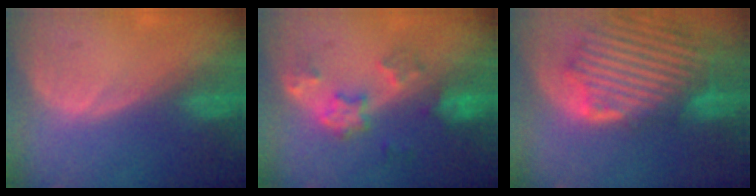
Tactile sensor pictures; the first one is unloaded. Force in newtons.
{"total": 6.0, "press": 5.4, "slide": 2.6}
{"total": 13.1, "press": 11.5, "slide": 6.4}